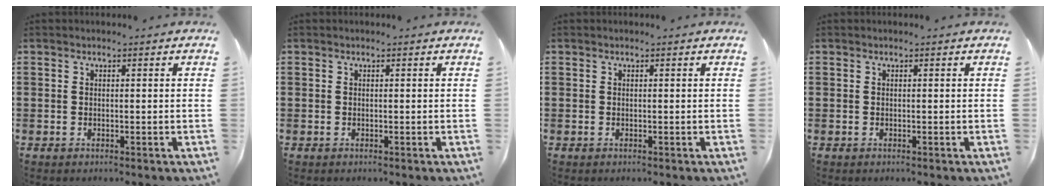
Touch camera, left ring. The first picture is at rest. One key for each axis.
{"total": 0.0}
{"total": 0.0}
{"total": 0.0}